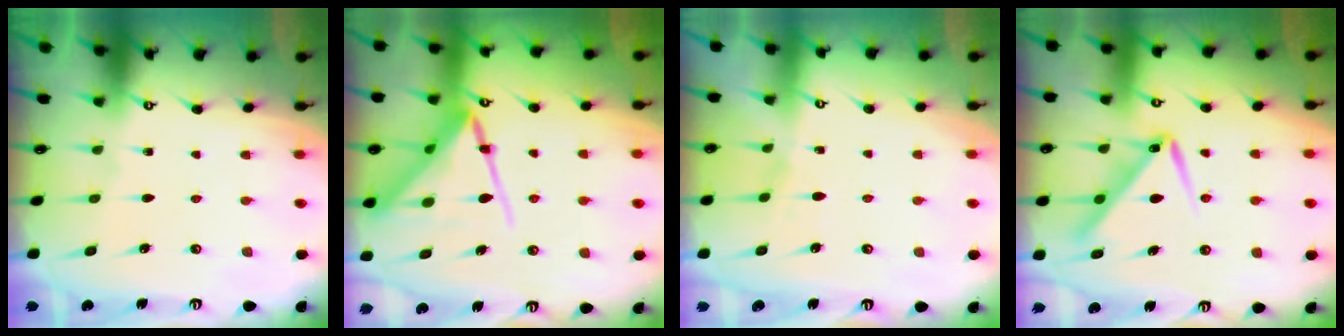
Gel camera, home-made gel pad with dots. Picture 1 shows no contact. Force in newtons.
{"total": 14.9, "press": 14.8, "slide": 1.5}
{"total": 2.5, "press": 2.4, "slide": 0.5}
{"total": 10.3, "press": 10.3, "slide": 0.4}